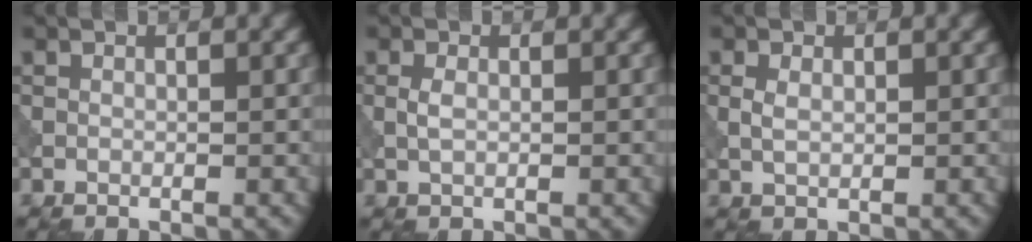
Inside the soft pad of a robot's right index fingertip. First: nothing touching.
{"total": 1.1, "force": [0.1, 0.6, 1.0], "torque": [-0.025, 0.000, 0.000]}
{"total": 1.4, "force": [0.3, 0.9, 1.0], "torque": [-0.026, -0.001, 0.007]}